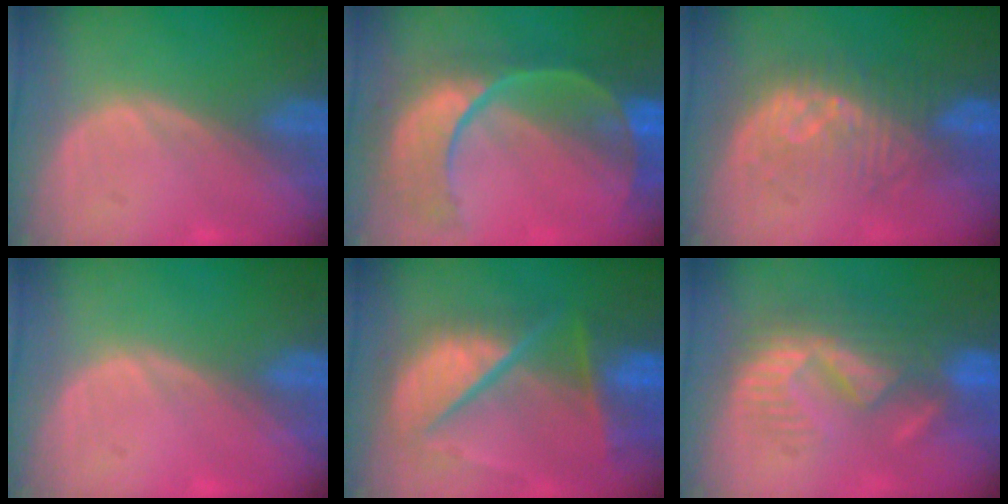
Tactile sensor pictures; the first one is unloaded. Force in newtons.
{"total": 11.6, "press": 9.6, "slide": 6.5}
{"total": 7.8, "press": 7.7, "slide": 1.1}
{"total": 0.0}
{"total": 10.9, "press": 9.0, "slide": 6.2}
{"total": 9.0, "press": 8.4, "slide": 3.2}